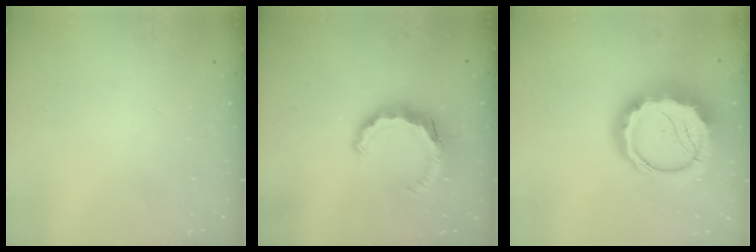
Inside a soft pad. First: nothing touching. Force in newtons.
{"total": 8.6, "press": 8.5, "slide": 1.1}
{"total": 18.5, "press": 18.2, "slide": 3.7}